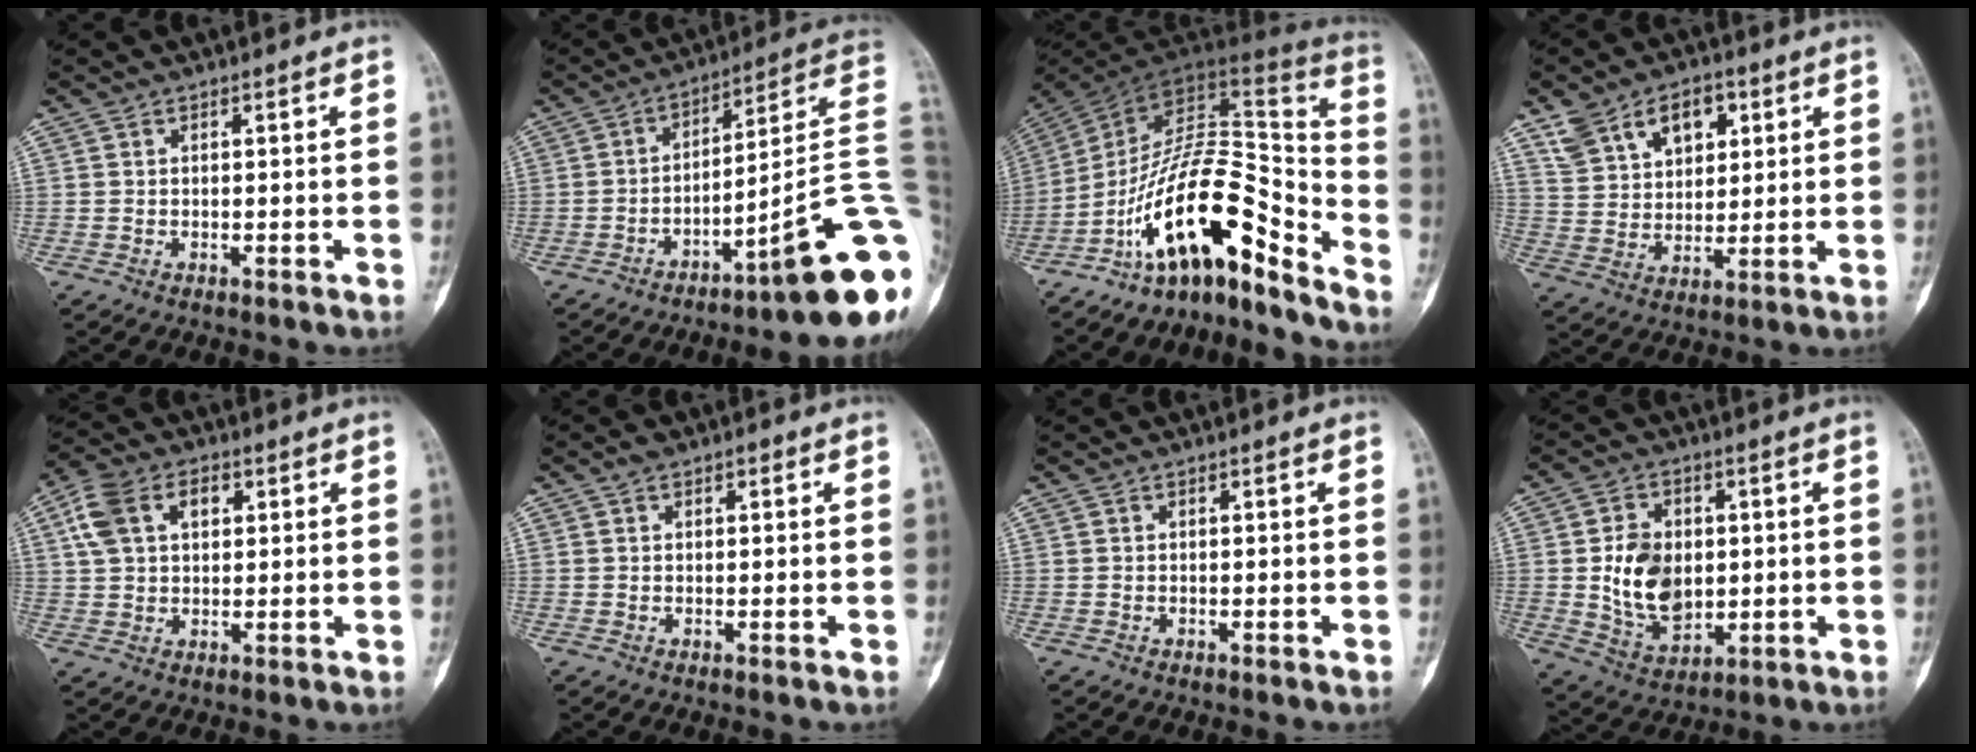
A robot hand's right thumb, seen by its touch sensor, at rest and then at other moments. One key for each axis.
{"total": 20.7, "fx": -8.1, "fy": 2.7, "fz": 18.8, "tx": -0.176, "ty": 0.075, "tz": -0.109}
{"total": 20.4, "fx": -13.9, "fy": 6.4, "fz": 13.4, "tx": -0.185, "ty": 0.135, "tz": -0.235}
{"total": 11.3, "fx": 5.8, "fy": 7.4, "fz": 6.4, "tx": -0.079, "ty": -0.011, "tz": 0.112}
{"total": 10.3, "fx": 3.5, "fy": 6.7, "fz": 6.9, "tx": -0.123, "ty": 0.015, "tz": 0.062}
{"total": 2.4, "fx": 1.2, "fy": 1.5, "fz": 1.5, "tx": -0.021, "ty": 0.006, "tz": 0.018}
{"total": 0.0}
{"total": 11.6, "fx": 0.5, "fy": 8.4, "fz": 8.0, "tx": -0.109, "ty": -0.011, "tz": 0.019}